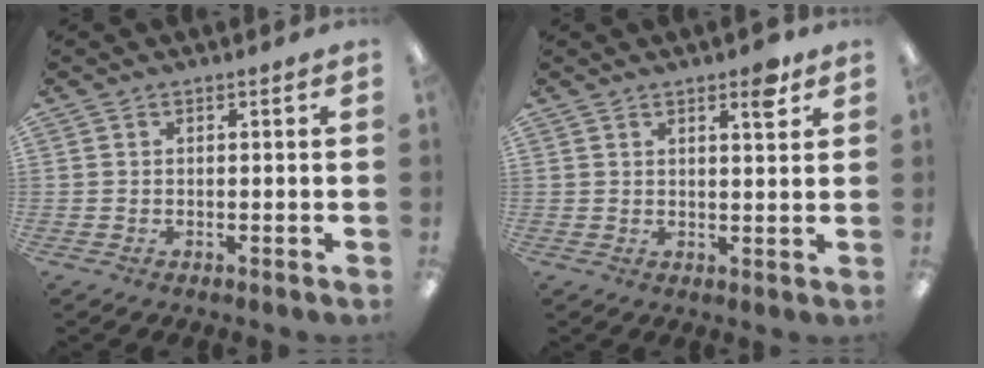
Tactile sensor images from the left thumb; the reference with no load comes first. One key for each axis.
{"total": 4.3, "fx": 3.0, "fy": 1.0, "fz": 2.9, "tx": -0.033, "ty": -0.014, "tz": 0.045}